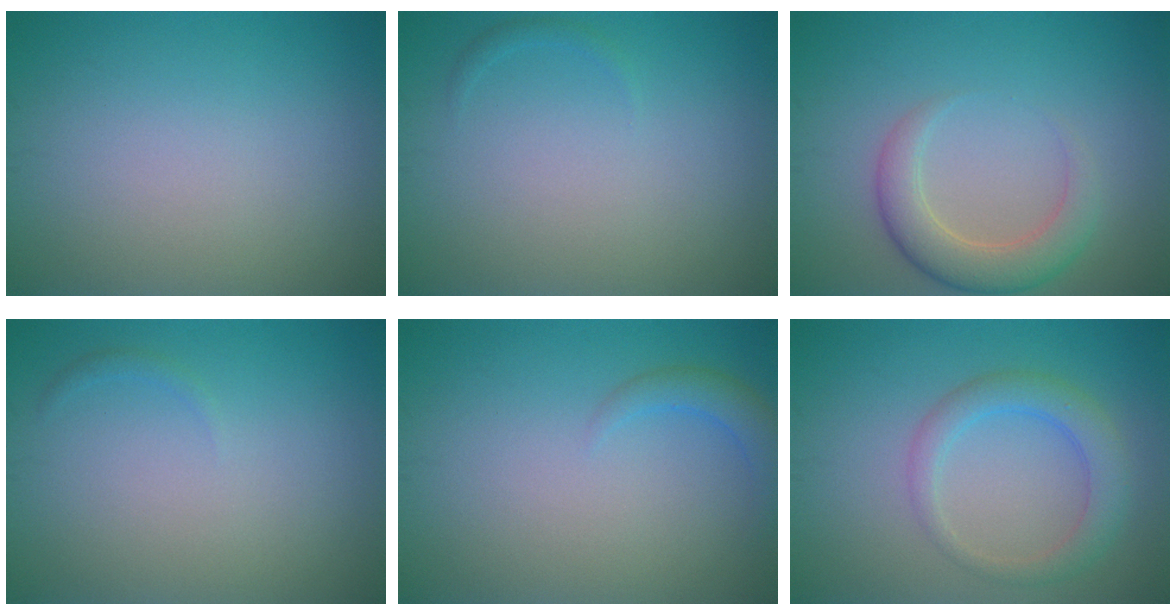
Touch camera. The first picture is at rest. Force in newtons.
{"total": 0.6, "press": 0.6, "slide": 0.0}
{"total": 3.7, "press": 3.7, "slide": 0.3}
{"total": 0.6, "press": 0.6, "slide": 0.0}
{"total": 2.0, "press": 1.9, "slide": 0.1}
{"total": 3.3, "press": 3.3, "slide": 0.1}